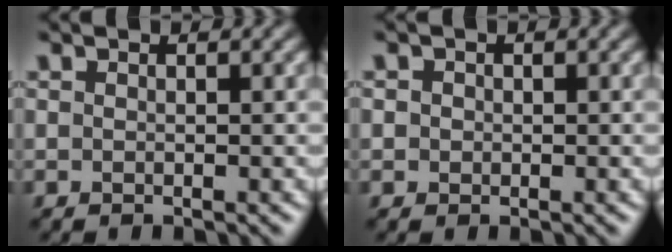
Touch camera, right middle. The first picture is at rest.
{"total": 0.8, "force": [0.1, 0.8, 0.2], "torque": [0.001, -0.002, -0.002]}